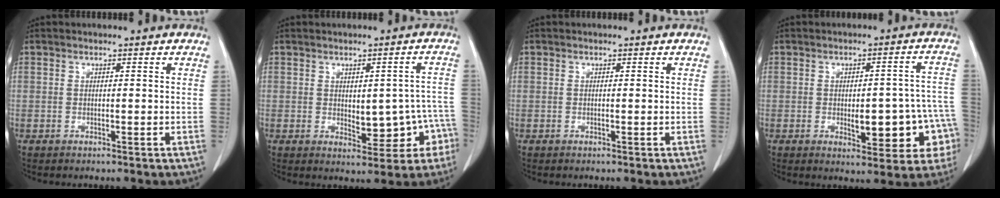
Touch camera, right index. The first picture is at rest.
{"total": 8.5, "force": [-2.3, 4.4, 6.9], "torque": [-0.061, 0.028, -0.018]}
{"total": 0.0}
{"total": 12.4, "force": [-3.3, 4.6, 11.1], "torque": [-0.097, 0.030, -0.029]}